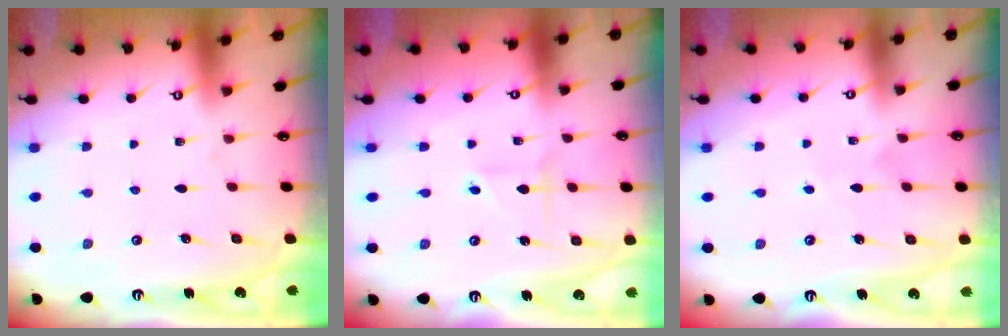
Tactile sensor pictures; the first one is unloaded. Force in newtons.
{"total": 2.0, "press": 1.9, "slide": 0.3}
{"total": 3.0, "press": 3.0, "slide": 0.4}